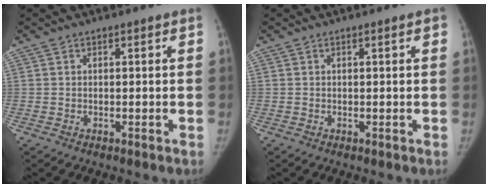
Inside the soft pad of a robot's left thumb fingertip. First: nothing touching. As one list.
[{"total": 0.7, "force": [0.3, 0.1, 0.6], "torque": [-0.008, 0.001, 0.003]}]